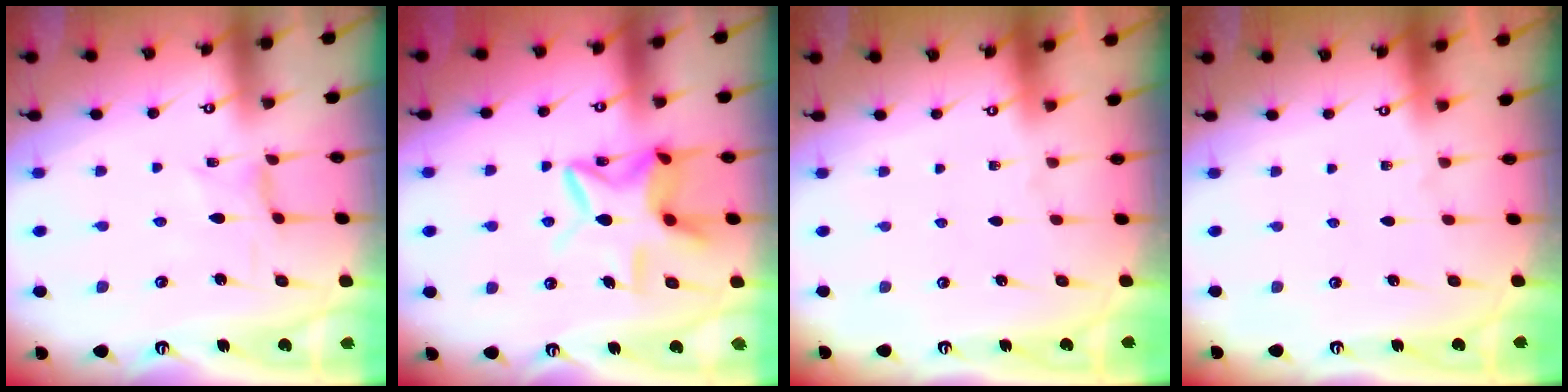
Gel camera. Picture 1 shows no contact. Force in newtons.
{"total": 12.1, "press": 12.0, "slide": 1.2}
{"total": 0.0}
{"total": 0.0}